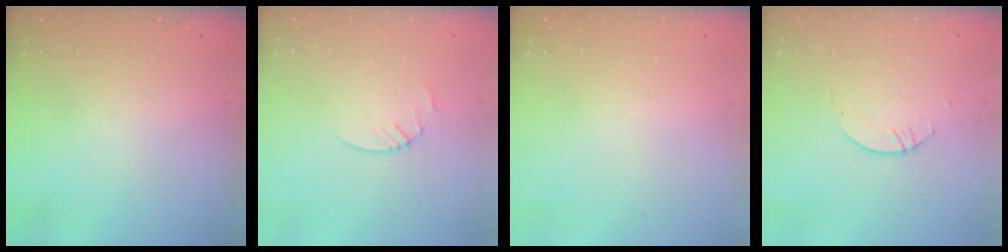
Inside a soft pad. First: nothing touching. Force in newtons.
{"total": 3.0, "press": 2.9, "slide": 0.3}
{"total": 0.0}
{"total": 1.1, "press": 1.1, "slide": 0.1}